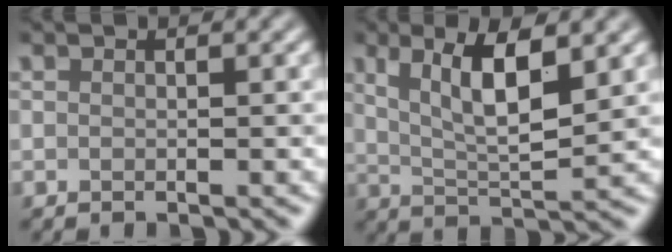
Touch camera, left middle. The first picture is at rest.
{"total": 6.5, "force": [2.3, 1.8, 5.8], "torque": [-0.103, -0.007, 0.044]}